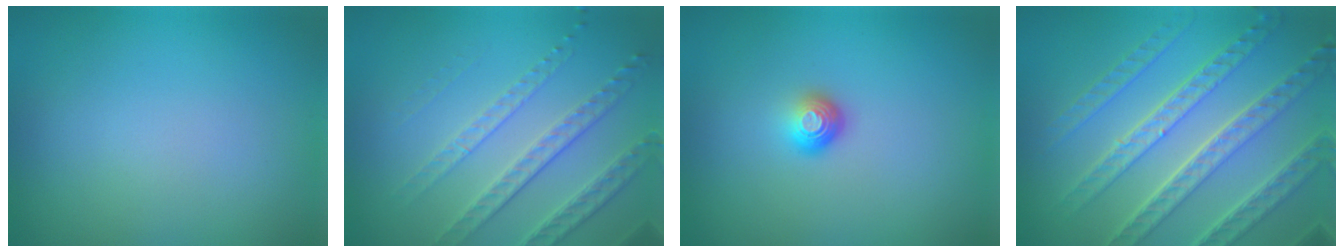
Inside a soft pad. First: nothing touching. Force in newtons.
{"total": 3.4, "press": 3.1, "slide": 1.4}
{"total": 1.6, "press": 1.1, "slide": 1.2}
{"total": 7.6, "press": 5.6, "slide": 5.2}